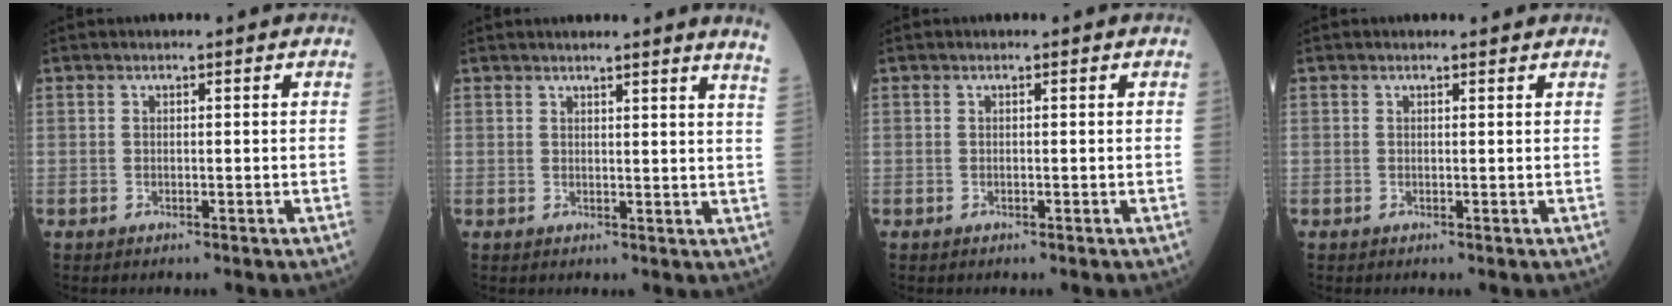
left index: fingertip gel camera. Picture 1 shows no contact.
{"total": 7.2, "force": [6.7, -1.2, 2.5], "torque": [-0.024, -0.049, 0.052]}
{"total": 0.0}
{"total": 0.9, "force": [0.8, 0.4, -0.1], "torque": [-0.007, 0.001, 0.008]}